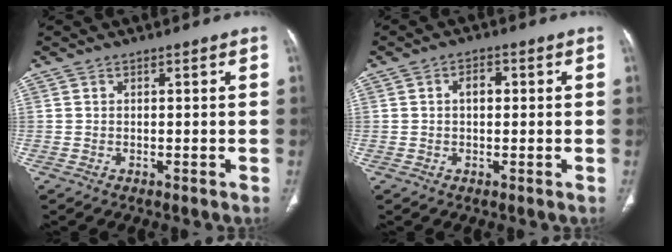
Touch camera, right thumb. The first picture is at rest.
{"total": 3.0, "force": [0.4, 1.9, 2.3], "torque": [-0.035, 0.011, 0.006]}